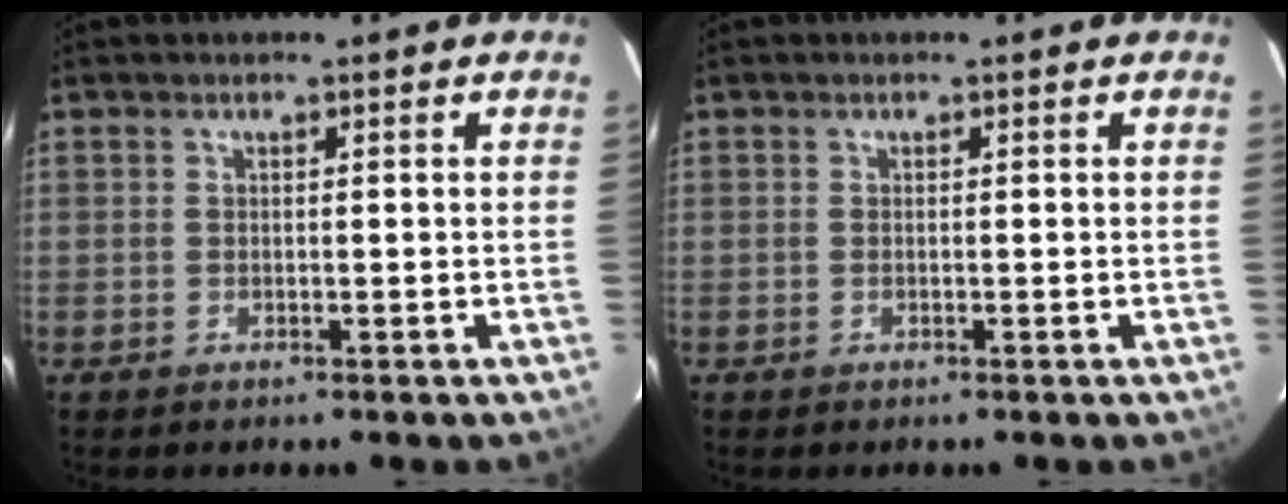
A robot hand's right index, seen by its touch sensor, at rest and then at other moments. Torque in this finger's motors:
{"motor_torque": [-0.07, 0.02, 0.00, -0.01]}